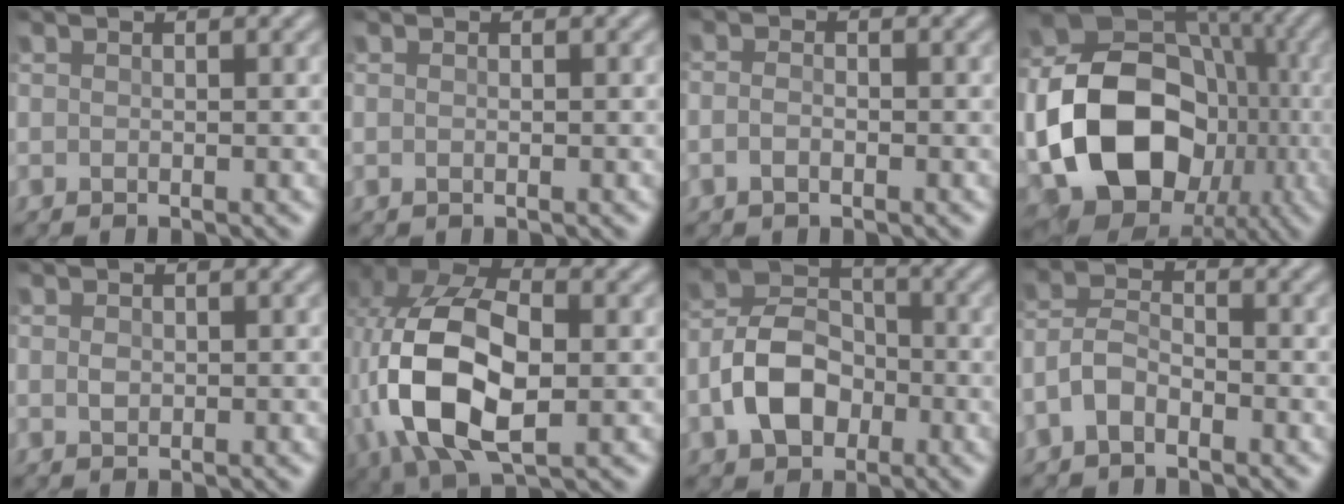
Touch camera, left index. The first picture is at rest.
{"total": 0.0}
{"total": 1.2, "force": [-0.6, 0.5, 0.8], "torque": [-0.022, 0.005, -0.017]}
{"total": 18.9, "force": [-4.5, 14.8, 10.9], "torque": [-0.197, -0.010, -0.088]}
{"total": 1.1, "force": [0.1, 0.8, 0.7], "torque": [-0.010, 0.003, -0.002]}
{"total": 12.5, "force": [-1.3, 7.0, 10.2], "torque": [-0.228, 0.002, -0.027]}
{"total": 6.4, "force": [-2.3, 4.4, 4.1], "torque": [-0.082, 0.011, -0.050]}
{"total": 3.3, "force": [-2.1, 1.6, 2.0], "torque": [-0.048, 0.010, -0.049]}